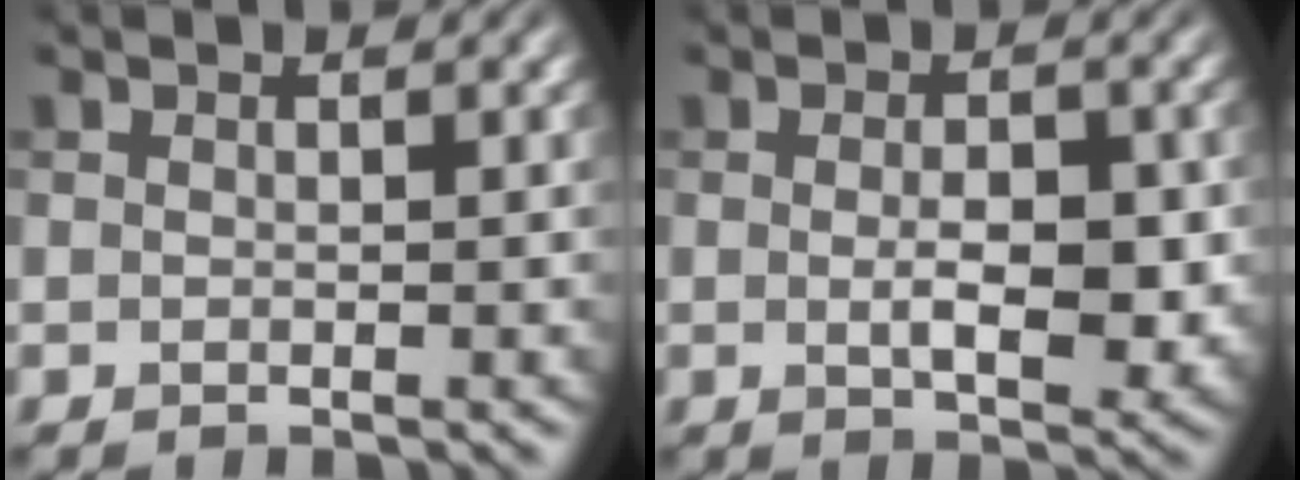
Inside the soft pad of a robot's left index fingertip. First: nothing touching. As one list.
[{"total": 4.4, "force": [-0.3, 2.0, 3.9], "torque": [-0.065, -0.008, -0.002]}]